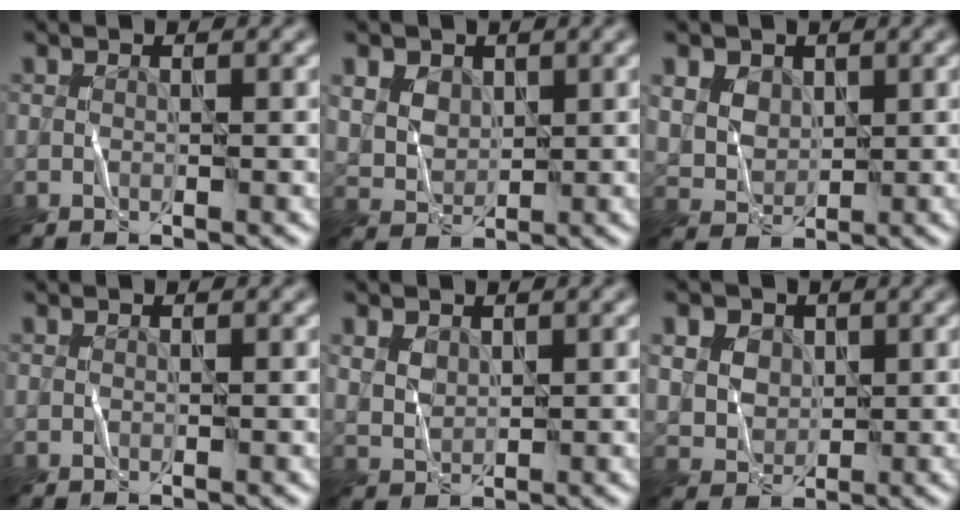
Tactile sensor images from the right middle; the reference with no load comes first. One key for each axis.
{"total": 2.1, "fx": 1.4, "fy": 1.6, "fz": 0.3, "tx": -0.032, "ty": 0.003, "tz": 0.034}
{"total": 2.6, "fx": 1.6, "fy": 1.9, "fz": 0.6, "tx": -0.040, "ty": 0.008, "tz": 0.038}
{"total": 0.0}
{"total": 0.9, "fx": 0.7, "fy": 0.6, "fz": 0.0, "tx": -0.025, "ty": 0.001, "tz": 0.032}
{"total": 4.4, "fx": 2.5, "fy": 3.4, "fz": 1.4, "tx": -0.064, "ty": 0.018, "tz": 0.047}